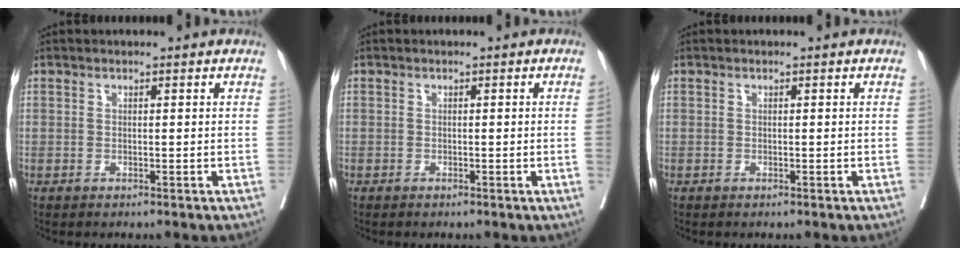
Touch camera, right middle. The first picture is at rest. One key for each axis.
{"total": 1.0, "fx": -0.2, "fy": -0.5, "fz": 0.9, "tx": -0.003, "ty": 0.002, "tz": -0.003}
{"total": 0.0}